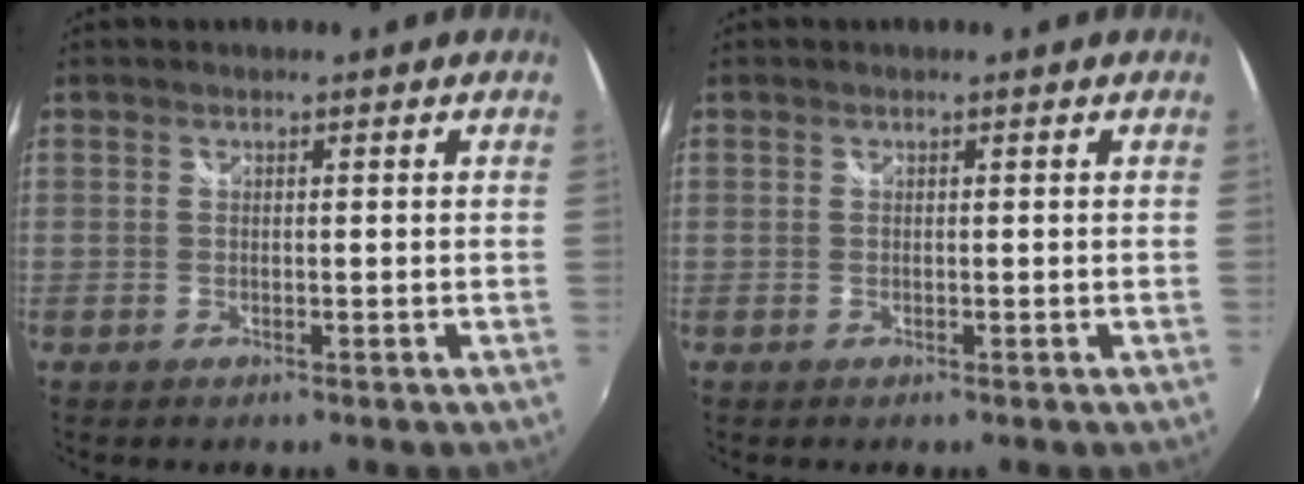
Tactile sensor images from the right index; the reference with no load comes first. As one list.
[{"total": 0.0}]